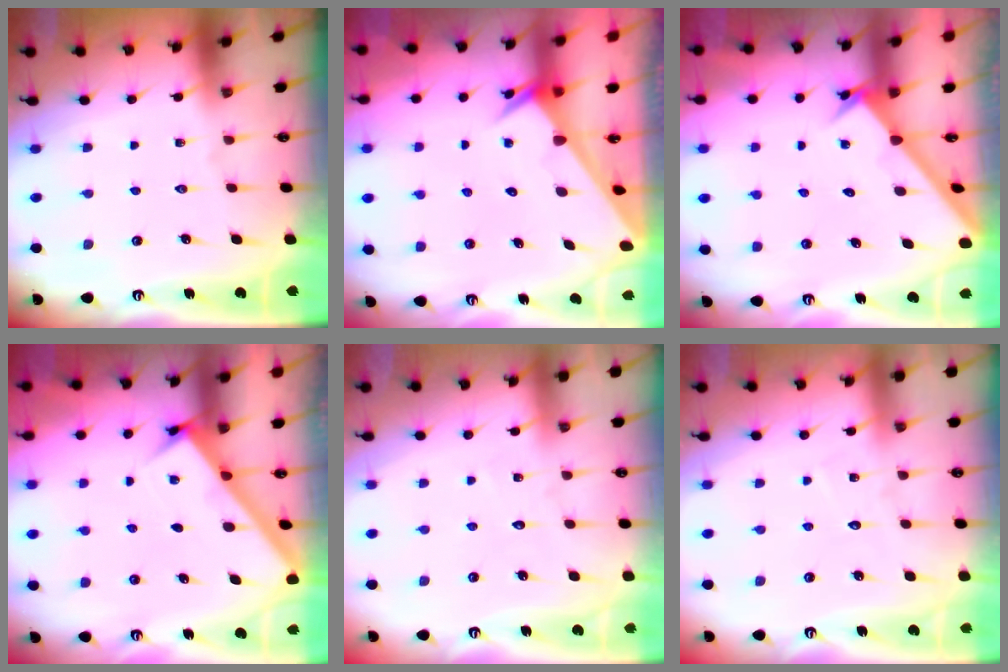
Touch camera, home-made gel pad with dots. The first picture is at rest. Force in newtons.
{"total": 2.3, "press": 2.3, "slide": 0.1}
{"total": 2.2, "press": 2.2, "slide": 0.2}
{"total": 3.0, "press": 3.0, "slide": 0.2}
{"total": 3.3, "press": 3.3, "slide": 0.2}
{"total": 3.8, "press": 3.8, "slide": 0.4}